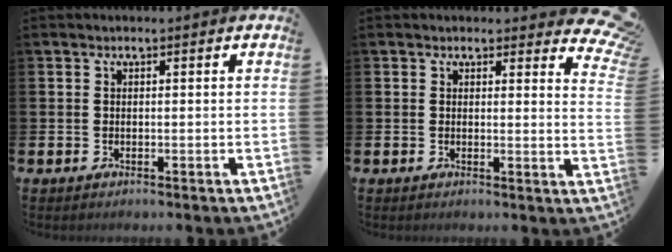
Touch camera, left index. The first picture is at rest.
{"total": 2.6, "force": [2.3, 1.1, 0.5], "torque": [0.007, -0.017, 0.034]}